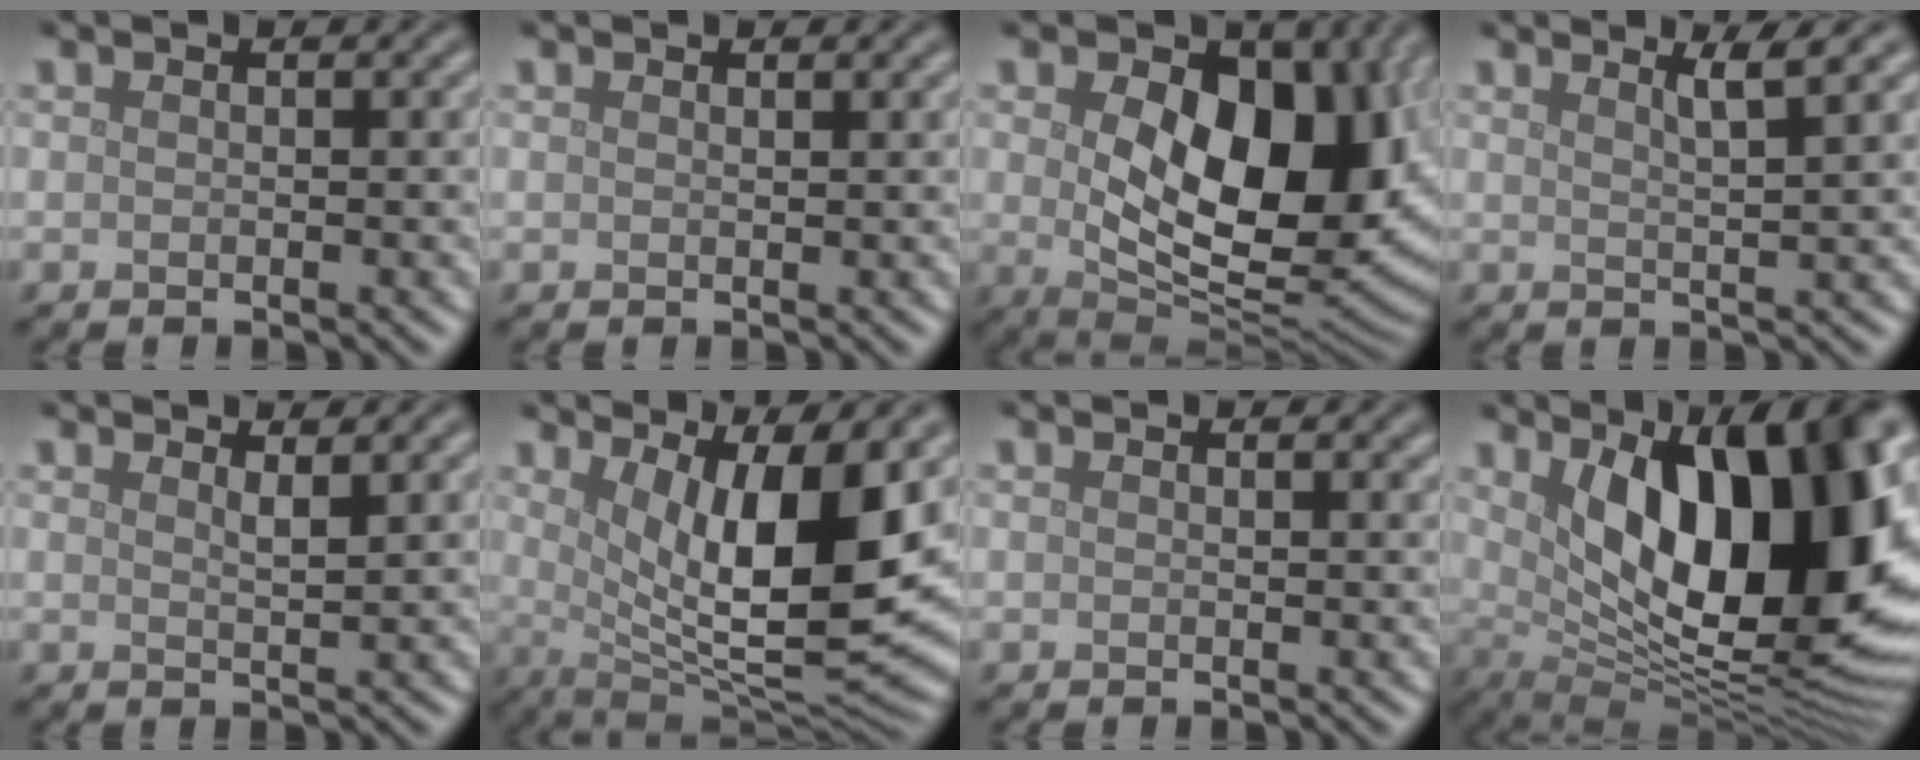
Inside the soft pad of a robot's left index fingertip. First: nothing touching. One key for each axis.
{"total": 0.5, "fx": 0.5, "fy": 0.1, "fz": 0.2, "tx": -0.001, "ty": -0.001, "tz": 0.009}
{"total": 15.6, "fx": 2.6, "fy": 9.2, "fz": 12.3, "tx": -0.164, "ty": -0.014, "tz": 0.055}
{"total": 2.8, "fx": 1.7, "fy": 0.5, "fz": 2.1, "tx": -0.022, "ty": 0.007, "tz": 0.025}
{"total": 1.7, "fx": 1.3, "fy": 0.4, "fz": 1.0, "tx": -0.011, "ty": 0.000, "tz": 0.018}
{"total": 12.5, "fx": 2.9, "fy": 3.8, "fz": 11.5, "tx": -0.162, "ty": -0.015, "tz": 0.054}
{"total": 0.8, "fx": 0.7, "fy": 0.2, "fz": 0.3, "tx": -0.004, "ty": 0.001, "tz": 0.011}
{"total": 15.7, "fx": 3.7, "fy": 6.4, "fz": 13.8, "tx": -0.174, "ty": -0.001, "tz": 0.054}